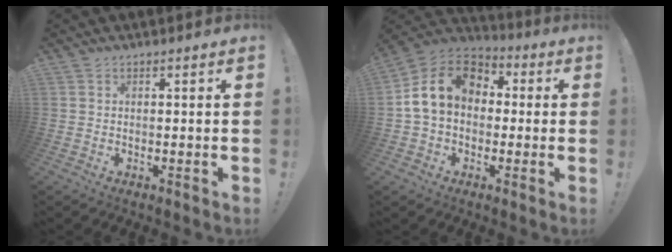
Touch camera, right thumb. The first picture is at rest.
{"total": 15.2, "force": [2.7, 11.3, 9.8], "torque": [-0.165, 0.010, 0.053]}